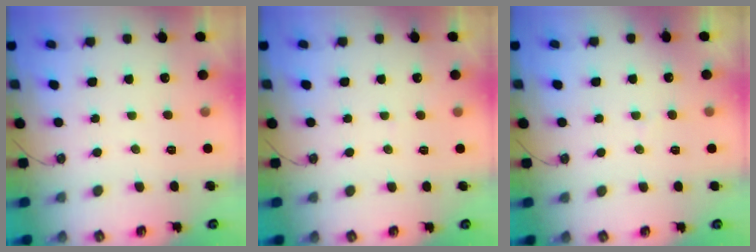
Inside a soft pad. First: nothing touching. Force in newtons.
{"total": 1.9, "press": 1.9, "slide": 0.2}
{"total": 3.8, "press": 3.8, "slide": 0.4}